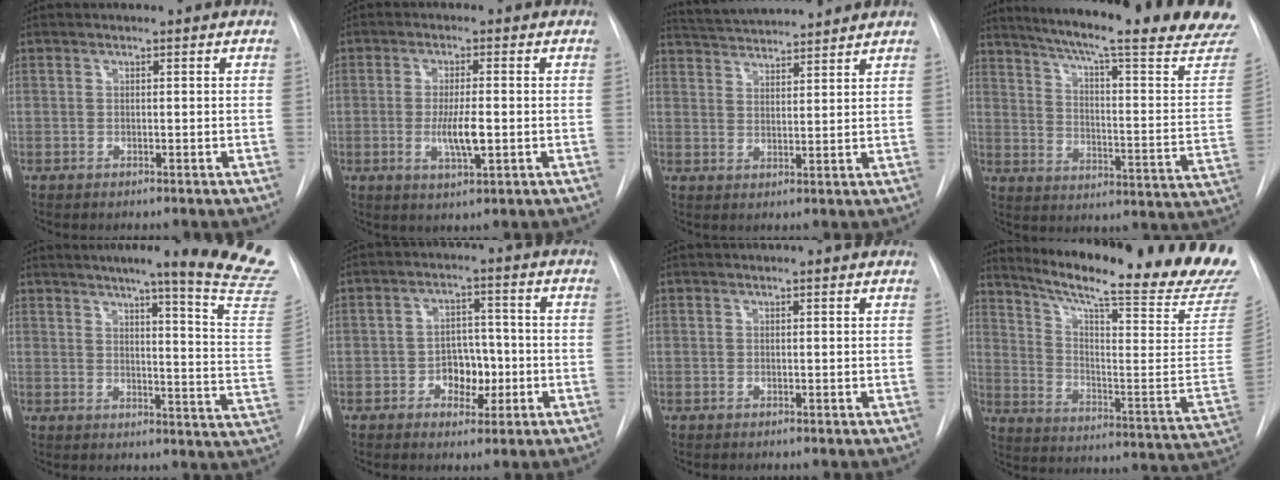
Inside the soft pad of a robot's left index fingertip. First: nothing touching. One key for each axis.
{"total": 5.2, "fx": -1.6, "fy": 0.9, "fz": 4.9, "tx": -0.094, "ty": -0.016, "tz": -0.025}
{"total": 9.7, "fx": 9.2, "fy": 0.3, "fz": 2.9, "tx": -0.059, "ty": 0.019, "tz": 0.146}
{"total": 27.5, "fx": 23.3, "fy": 0.9, "fz": 14.5, "tx": -0.218, "ty": -0.087, "tz": 0.290}
{"total": 20.5, "fx": 17.1, "fy": -1.5, "fz": 11.3, "tx": -0.147, "ty": -0.099, "tz": 0.194}
{"total": 5.7, "fx": -2.4, "fy": 3.7, "fz": 3.5, "tx": -0.048, "ty": 0.005, "tz": -0.036}
{"total": 0.0}
{"total": 26.9, "fx": 22.9, "fy": 0.5, "fz": 14.2, "tx": -0.223, "ty": -0.101, "tz": 0.300}